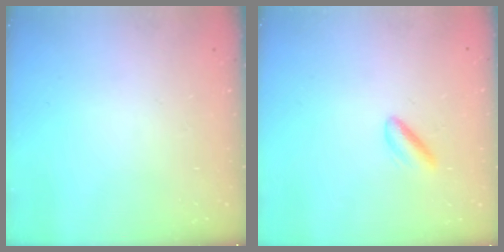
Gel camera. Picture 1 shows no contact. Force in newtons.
{"total": 4.9, "press": 4.7, "slide": 1.1}